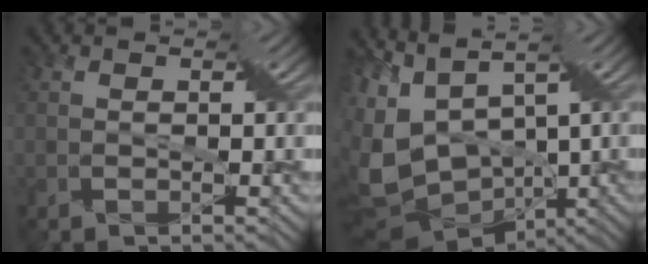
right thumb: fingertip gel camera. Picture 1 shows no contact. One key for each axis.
{"total": 13.3, "fx": 0.1, "fy": 9.4, "fz": 9.4, "tx": -0.269, "ty": -0.032, "tz": 0.045}